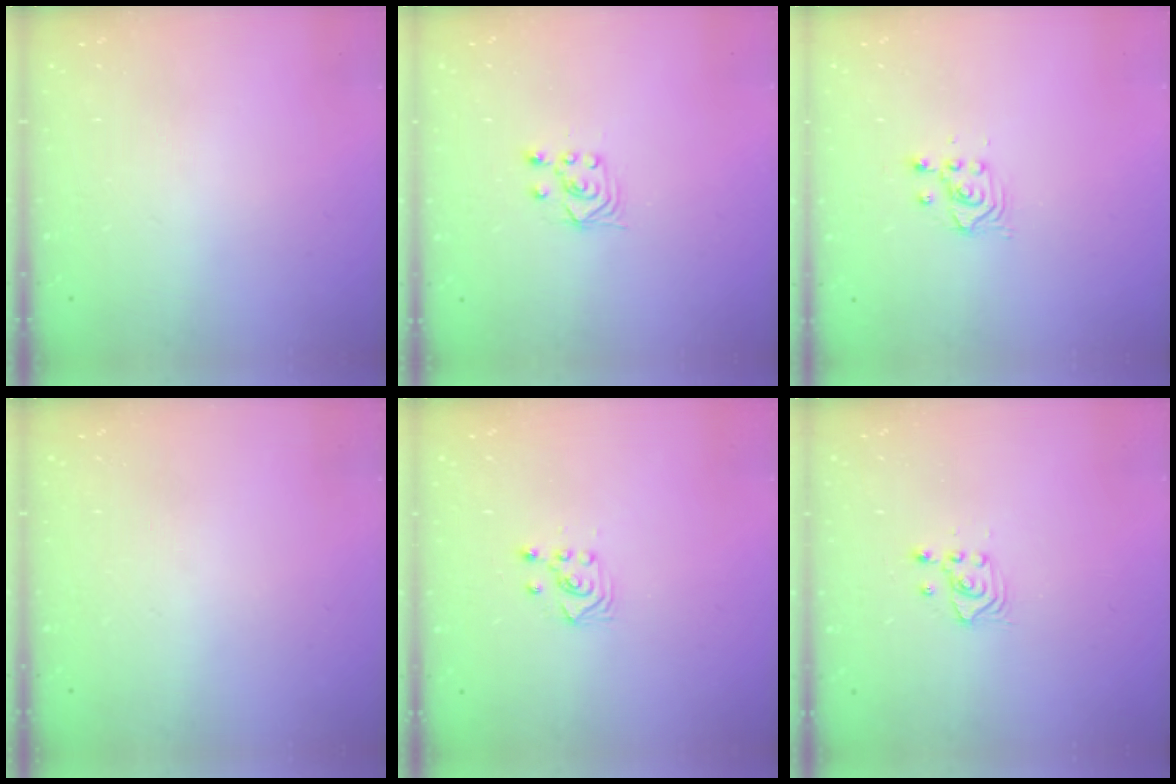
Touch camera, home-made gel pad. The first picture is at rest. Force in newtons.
{"total": 2.5, "press": 2.2, "slide": 1.2}
{"total": 2.5, "press": 2.5, "slide": 0.2}
{"total": 0.0}
{"total": 2.6, "press": 2.6, "slide": 0.3}
{"total": 3.2, "press": 3.2, "slide": 0.4}